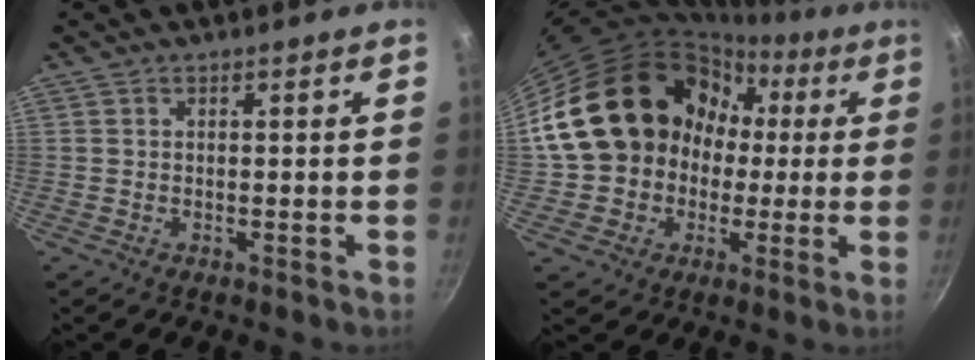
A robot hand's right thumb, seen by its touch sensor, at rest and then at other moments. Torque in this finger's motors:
{"motor_torque": [-0.60, 4.18, 2.57, -0.13, 0.81]}